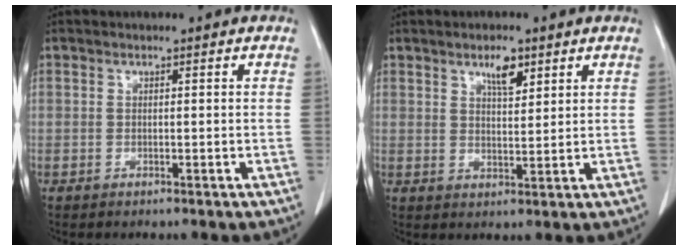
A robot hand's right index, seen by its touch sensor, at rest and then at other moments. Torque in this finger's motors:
{"motor_torque": [0.11, 0.13, 0.07, 0.02]}